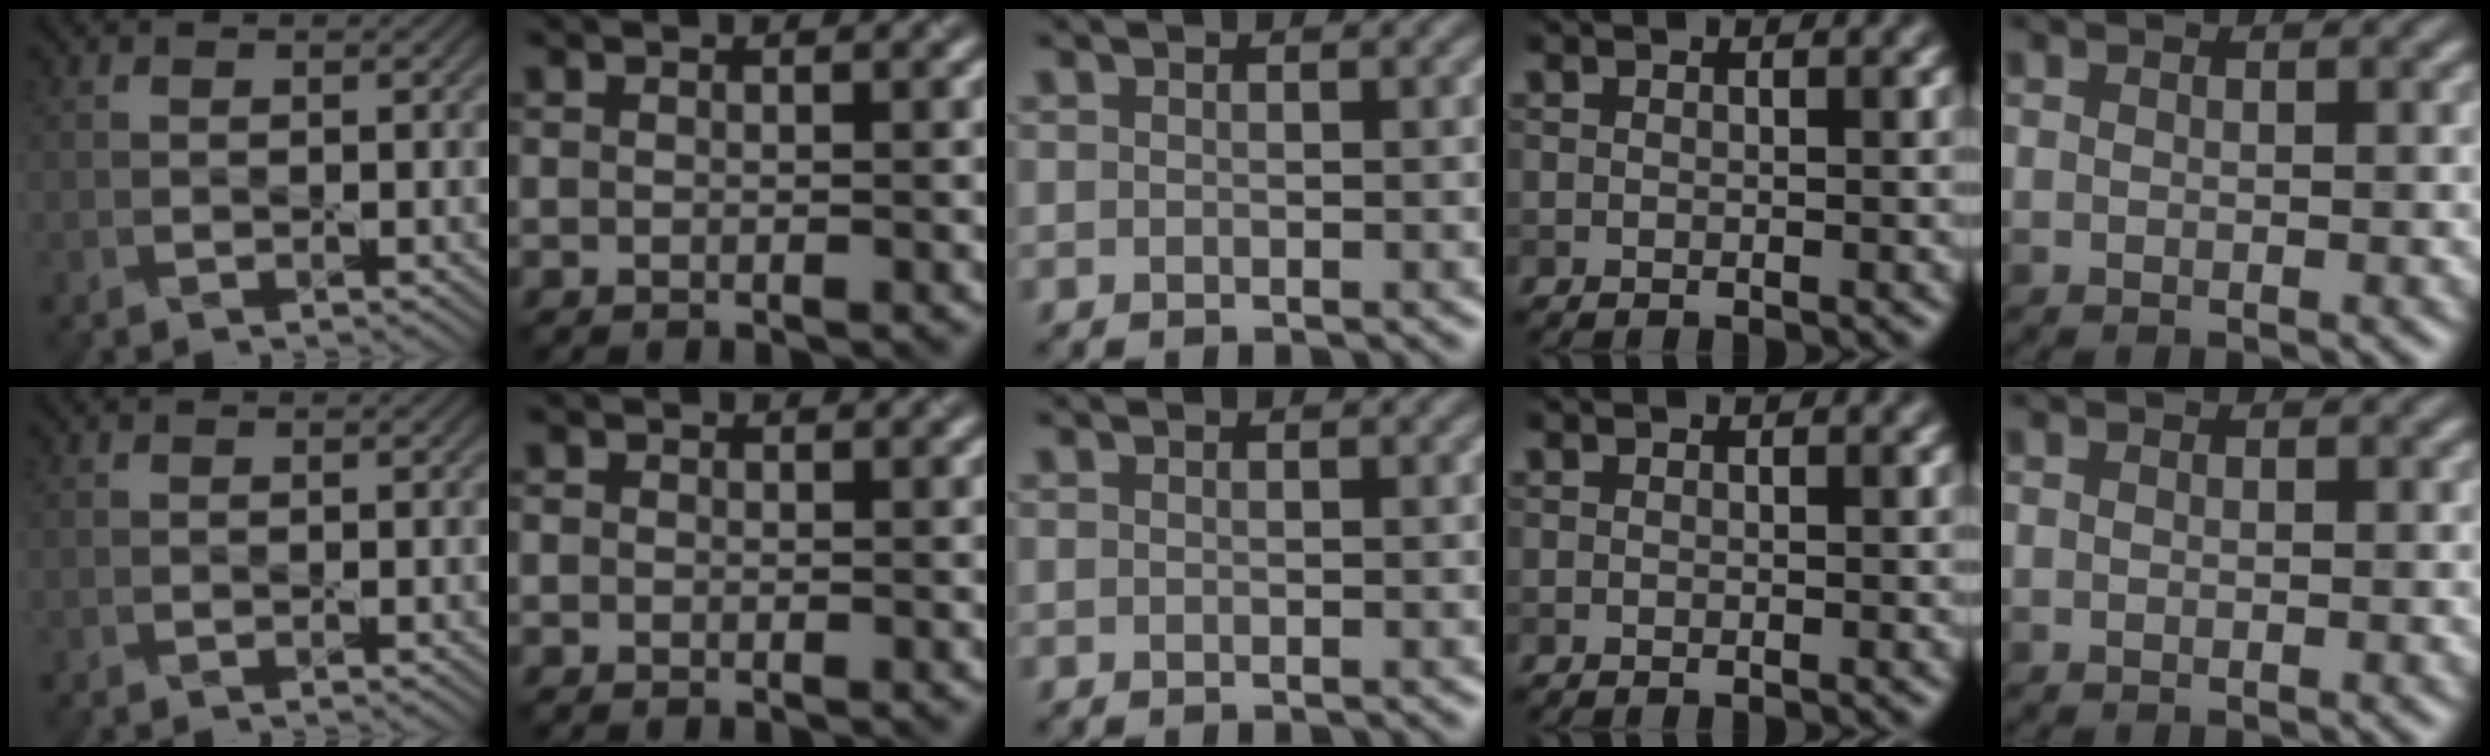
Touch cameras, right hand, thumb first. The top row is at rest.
{"index": {"total": 0.5, "force": [-0.1, 0.5, 0.1], "torque": [0.003, -0.006, -0.003]}}